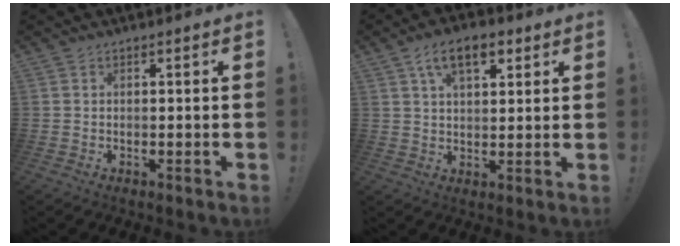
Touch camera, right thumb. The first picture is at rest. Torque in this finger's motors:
{"motor_torque": [0.51, 2.41, 1.20, 0.28, 0.05]}